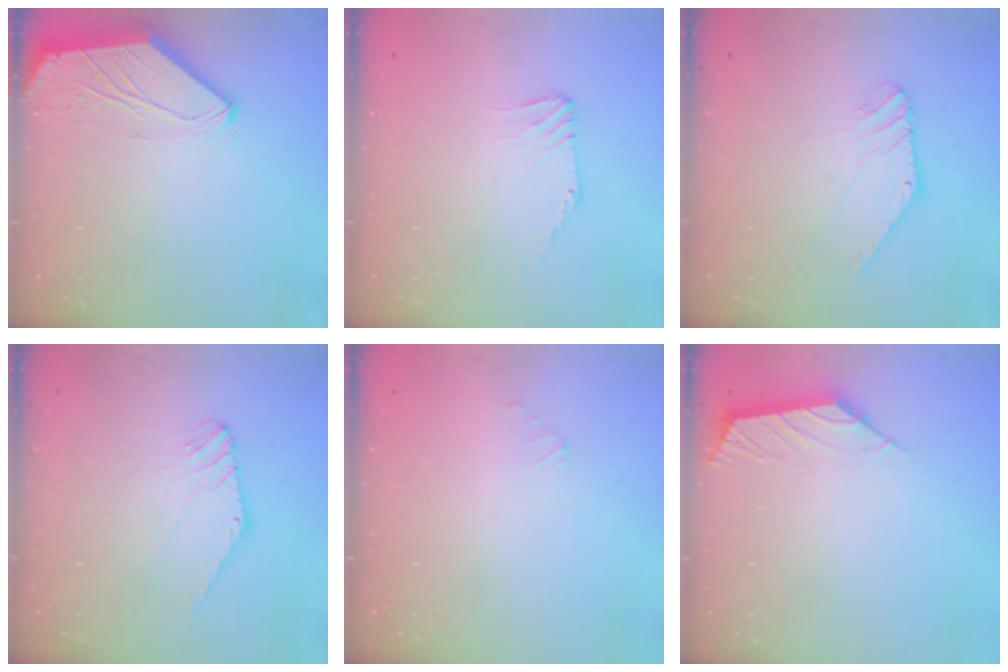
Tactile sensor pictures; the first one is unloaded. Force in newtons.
{"total": 1.3, "press": 1.2, "slide": 0.2}
{"total": 0.9, "press": 0.9, "slide": 0.1}
{"total": 0.0}
{"total": 1.0, "press": 0.9, "slide": 0.4}
{"total": 2.7, "press": 2.6, "slide": 0.7}